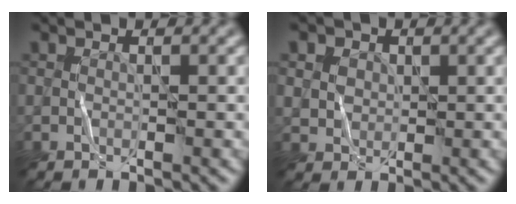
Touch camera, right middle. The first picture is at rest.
{"total": 1.7, "force": [0.9, 1.4, 0.1], "torque": [-0.027, 0.007, 0.022]}